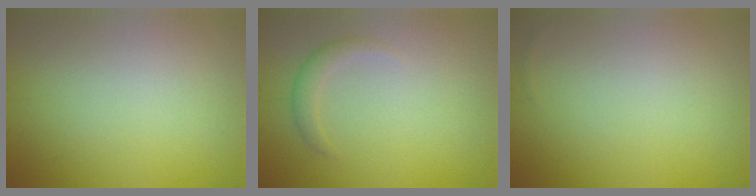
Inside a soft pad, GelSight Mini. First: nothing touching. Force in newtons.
{"total": 1.6, "press": 1.6, "slide": 0.1}
{"total": 0.0}